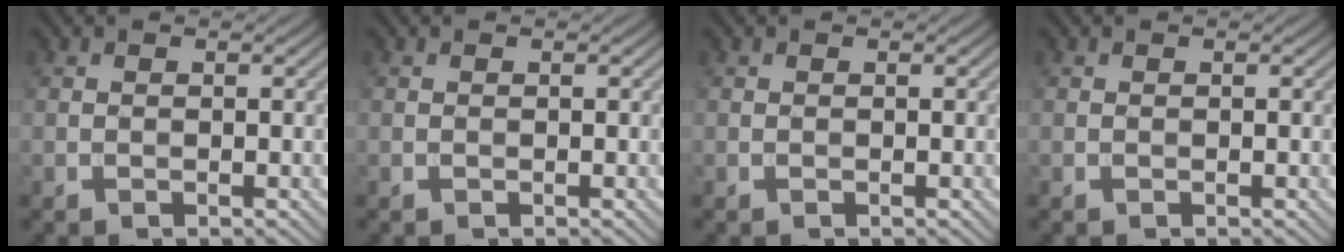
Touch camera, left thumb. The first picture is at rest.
{"total": 0.0}
{"total": 0.0}
{"total": 0.0}